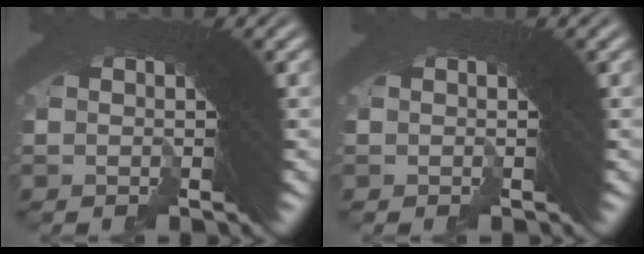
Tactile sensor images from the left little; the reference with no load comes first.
{"total": 0.0}